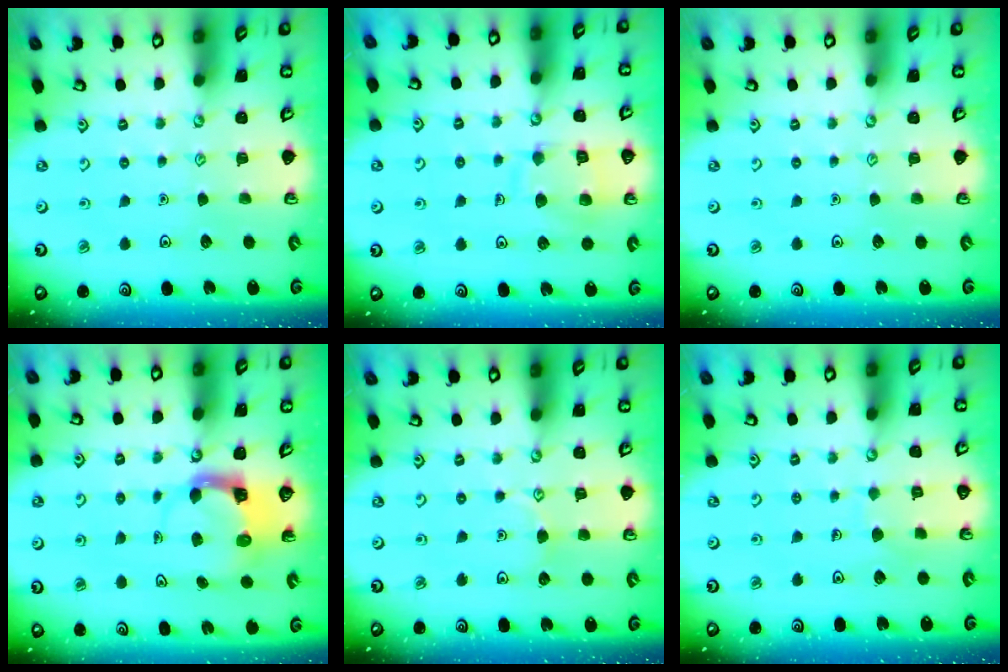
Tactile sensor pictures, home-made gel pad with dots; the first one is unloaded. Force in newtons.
{"total": 11.7, "press": 11.6, "slide": 1.3}
{"total": 0.0}
{"total": 3.7, "press": 3.7, "slide": 0.5}
{"total": 4.5, "press": 4.5, "slide": 0.5}
{"total": 4.6, "press": 4.6, "slide": 0.3}